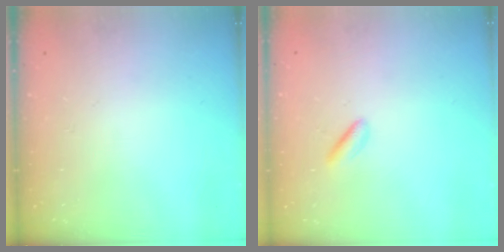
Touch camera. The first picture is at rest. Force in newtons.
{"total": 2.4, "press": 2.3, "slide": 0.6}